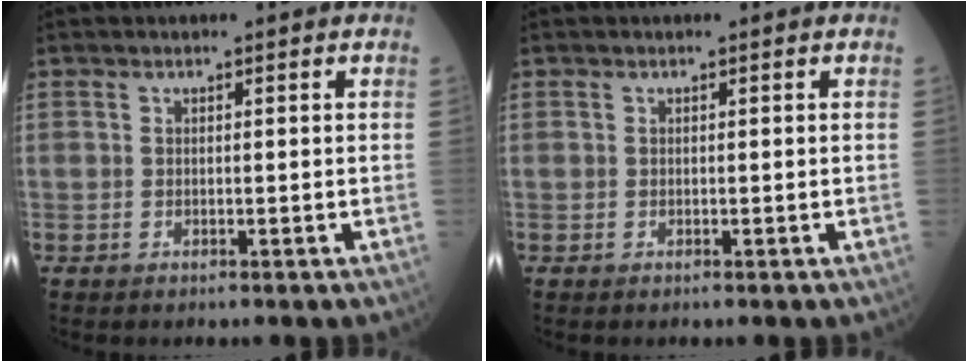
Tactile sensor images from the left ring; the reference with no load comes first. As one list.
[{"total": 0.0}]